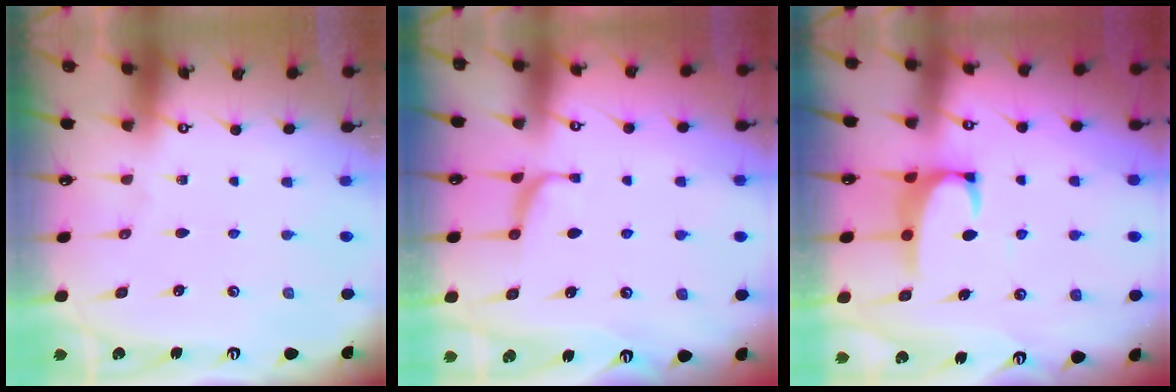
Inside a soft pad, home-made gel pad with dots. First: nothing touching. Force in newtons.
{"total": 0.9, "press": 0.7, "slide": 0.5}
{"total": 3.0, "press": 2.9, "slide": 0.8}